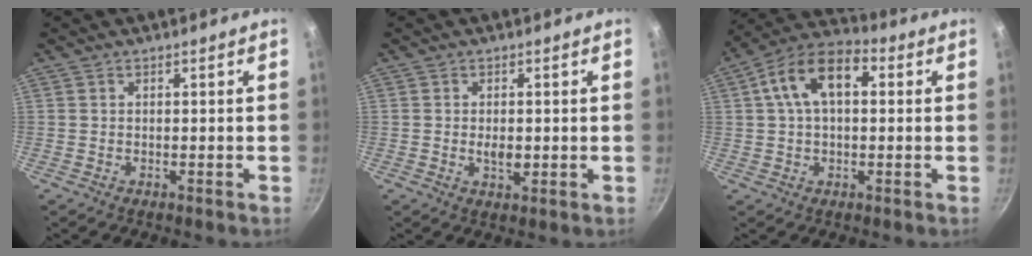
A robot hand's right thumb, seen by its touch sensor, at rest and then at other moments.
{"total": 3.1, "force": [-0.2, 1.6, 2.7], "torque": [-0.043, -0.003, -0.002]}
{"total": 12.9, "force": [2.9, 7.6, 10.0], "torque": [-0.156, 0.031, 0.032]}